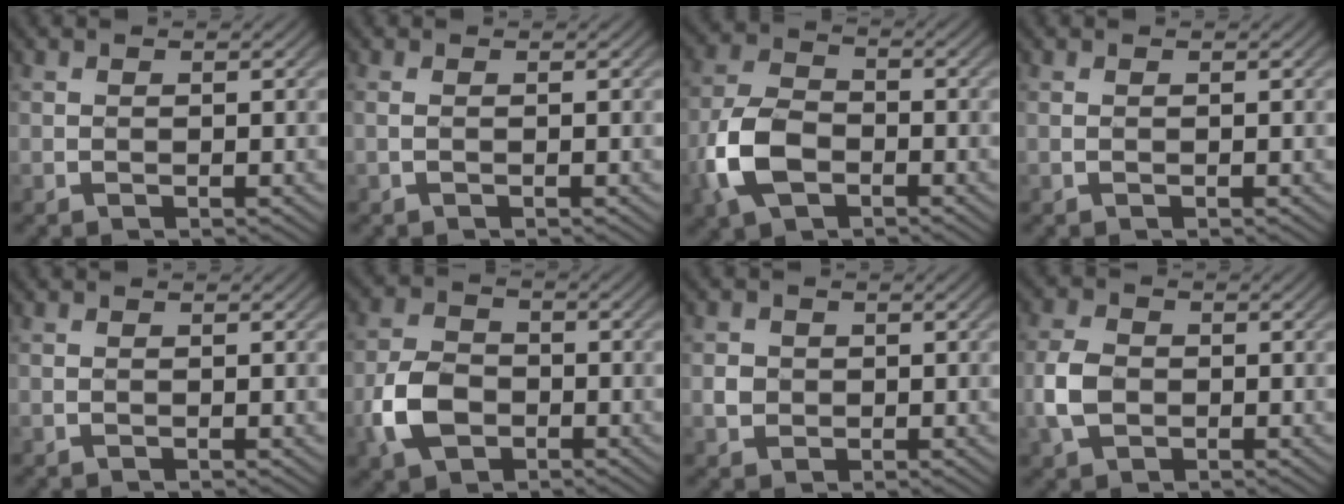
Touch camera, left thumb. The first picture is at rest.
{"total": 0.5, "force": [-0.2, 0.1, 0.5], "torque": [-0.013, -0.001, -0.003]}
{"total": 7.8, "force": [-4.0, 4.5, 4.9], "torque": [-0.118, 0.002, -0.091]}
{"total": 0.0}
{"total": 0.0}
{"total": 6.2, "force": [-3.4, 4.0, 3.4], "torque": [-0.082, 0.001, -0.075]}
{"total": 1.9, "force": [-0.5, 1.7, 0.4], "torque": [-0.026, 0.001, -0.017]}
{"total": 4.6, "force": [-1.6, 3.4, 2.8], "torque": [-0.078, 0.005, -0.033]}